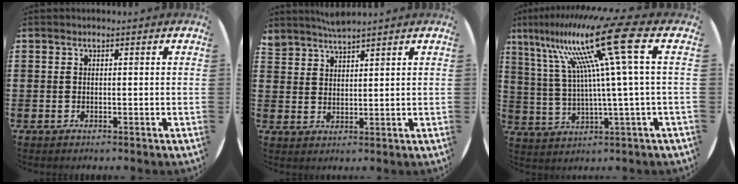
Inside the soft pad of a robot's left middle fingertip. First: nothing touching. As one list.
[{"total": 2.6, "force": [2.6, -0.3, -0.3], "torque": [-0.002, -0.004, 0.051]}, {"total": 18.8, "force": [7.2, 1.9, 17.3], "torque": [-0.344, -0.020, 0.091]}]